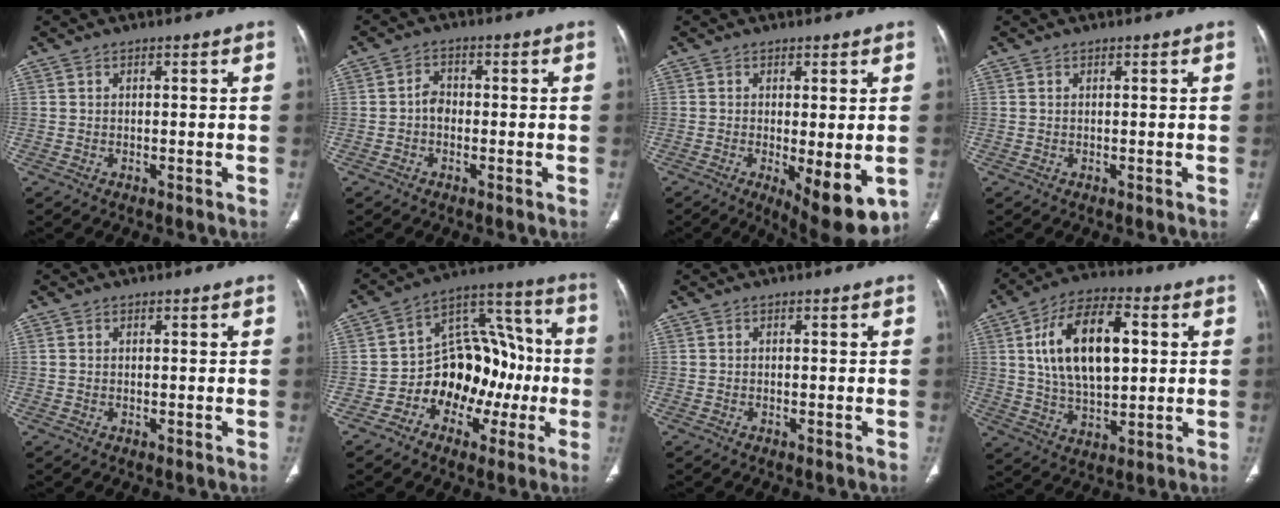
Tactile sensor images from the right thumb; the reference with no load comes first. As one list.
[{"total": 2.9, "force": [-0.7, 2.2, 1.7], "torque": [-0.017, 0.011, -0.021]}, {"total": 9.6, "force": [-2.5, 3.1, 8.7], "torque": [-0.117, -0.024, -0.029]}, {"total": 0.0}, {"total": 0.6, "force": [0.1, 0.5, 0.3], "torque": [-0.009, 0.005, 0.003]}, {"total": 18.2, "force": [-4.0, 12.9, 12.1], "torque": [-0.122, 0.069, -0.058]}, {"total": 0.0}, {"total": 17.9, "force": [3.6, 9.4, 14.8], "torque": [-0.239, 0.007, 0.062]}]